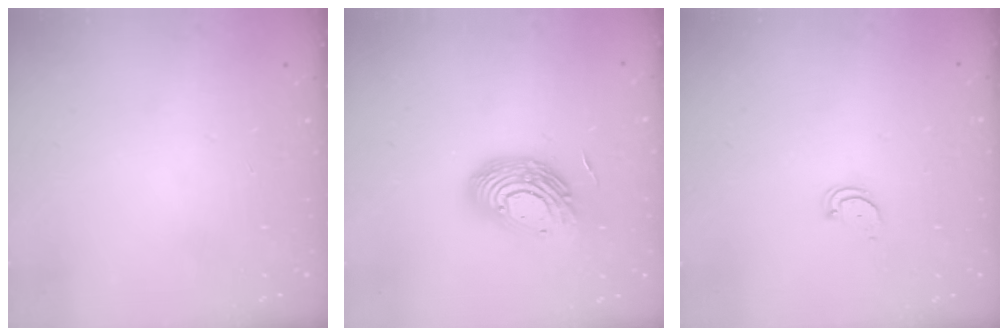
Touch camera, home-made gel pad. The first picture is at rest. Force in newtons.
{"total": 14.5, "press": 14.5, "slide": 1.0}
{"total": 2.4, "press": 2.4, "slide": 0.2}